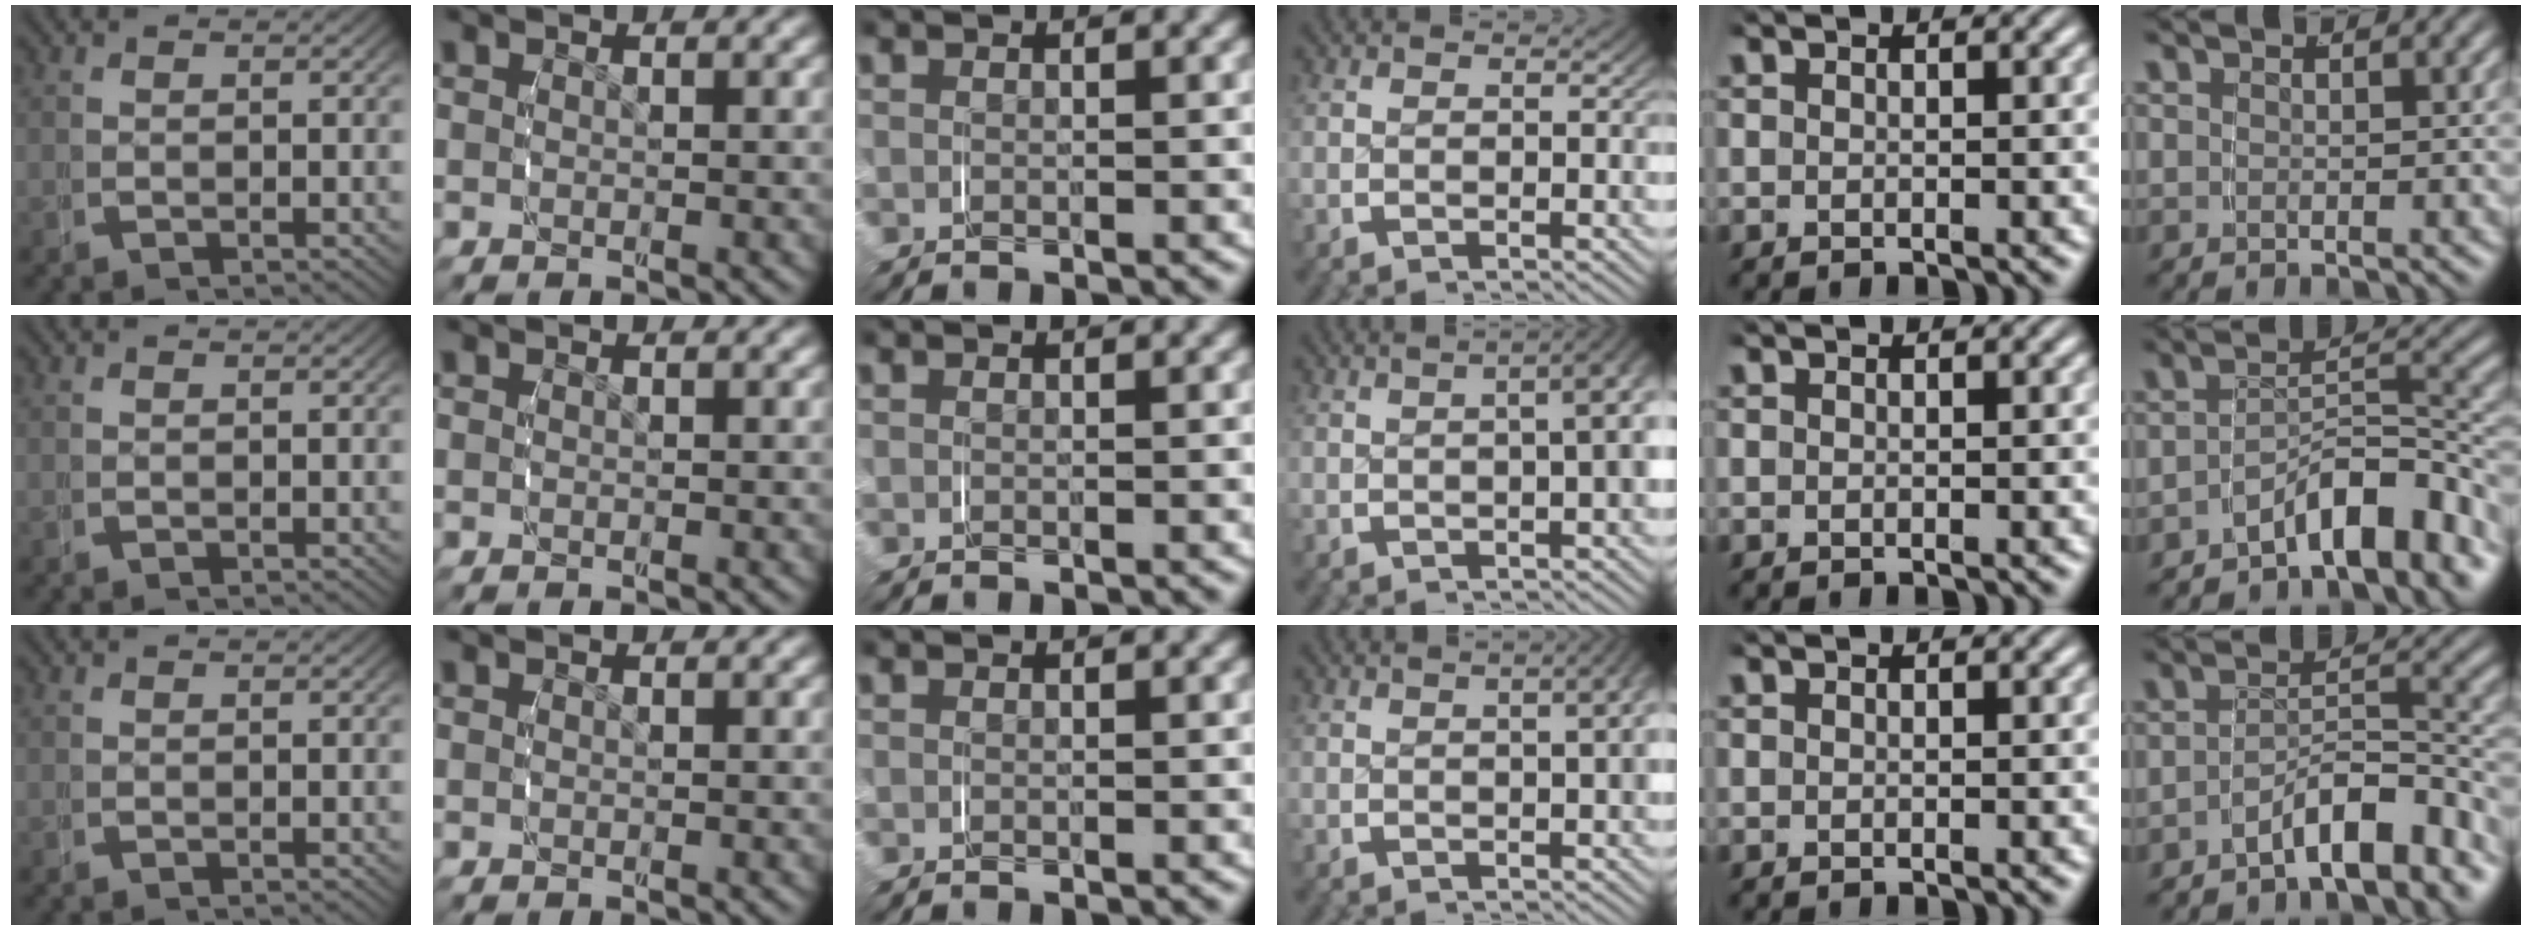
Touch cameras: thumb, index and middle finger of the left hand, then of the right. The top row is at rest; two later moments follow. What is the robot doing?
{"motion": "grasp_and_lifting", "object": "string"}